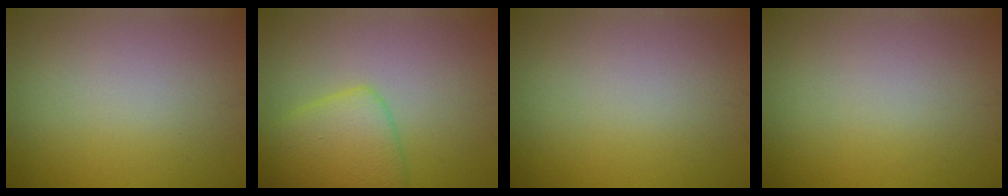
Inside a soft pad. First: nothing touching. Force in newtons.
{"total": 4.3, "press": 4.3, "slide": 0.3}
{"total": 0.0}
{"total": 0.0}